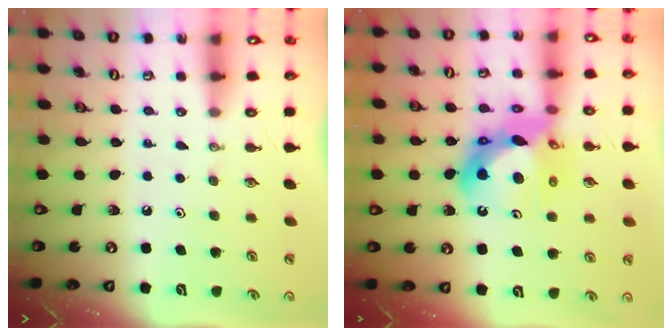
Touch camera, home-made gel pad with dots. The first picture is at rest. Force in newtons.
{"total": 17.0, "press": 16.9, "slide": 1.8}